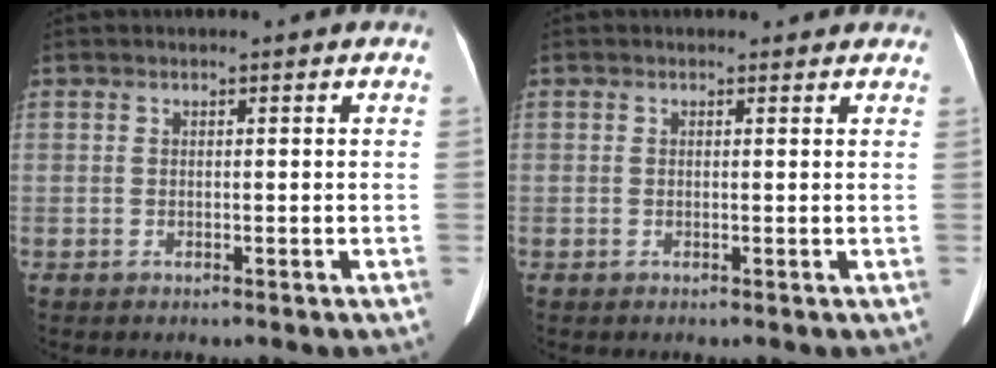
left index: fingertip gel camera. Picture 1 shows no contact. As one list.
[{"total": 1.9, "force": [1.5, 1.1, 0.1], "torque": [-0.001, 0.009, 0.009]}]